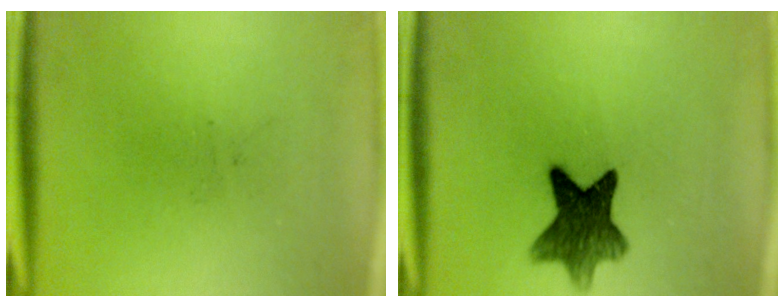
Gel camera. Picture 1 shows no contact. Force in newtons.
{"total": 8.9}